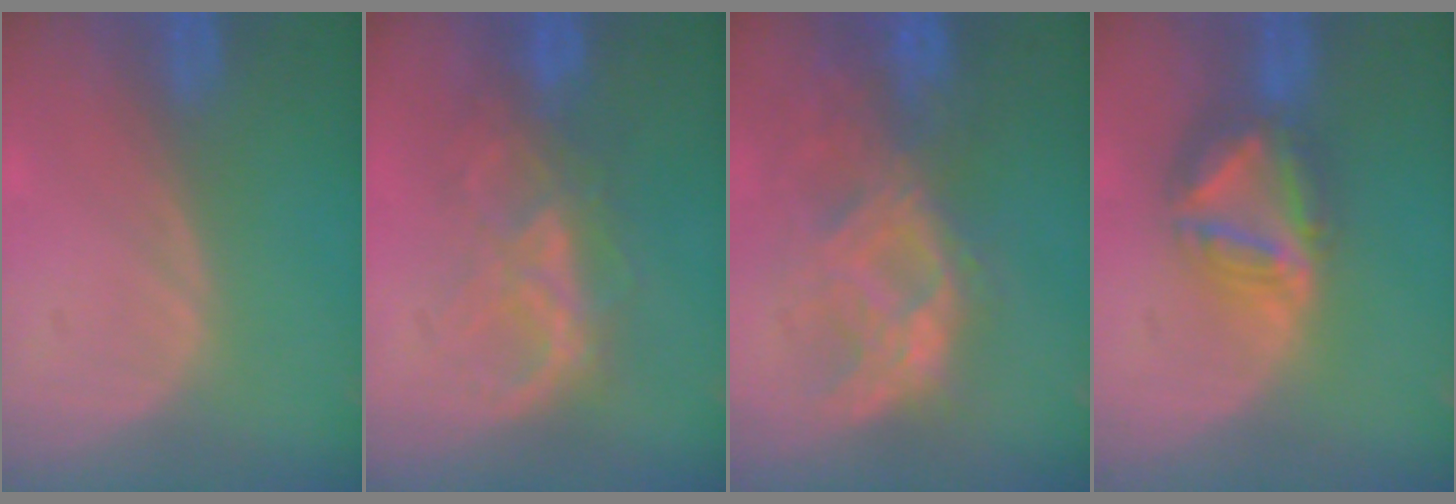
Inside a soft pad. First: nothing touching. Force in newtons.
{"total": 6.4, "press": 6.3, "slide": 0.7}
{"total": 9.5, "press": 8.9, "slide": 3.5}
{"total": 7.9, "press": 6.7, "slide": 4.2}